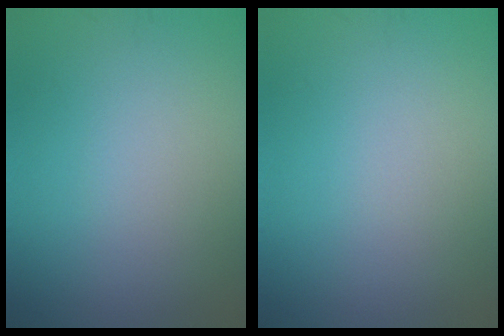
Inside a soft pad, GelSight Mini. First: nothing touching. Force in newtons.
{"total": 0.0}